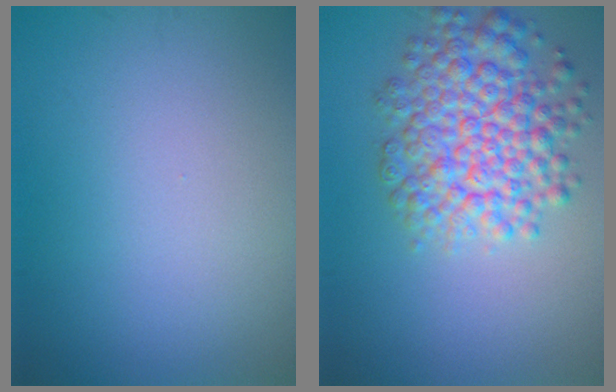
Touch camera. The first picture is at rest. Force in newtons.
{"total": 6.9, "press": 6.9, "slide": 0.3}